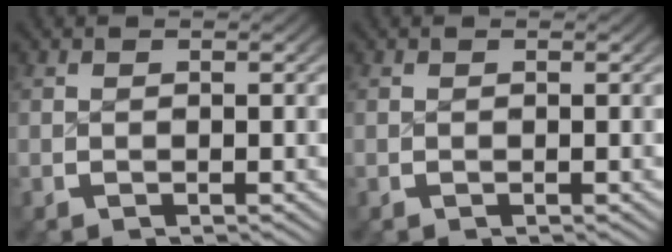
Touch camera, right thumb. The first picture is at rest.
{"total": 0.0}